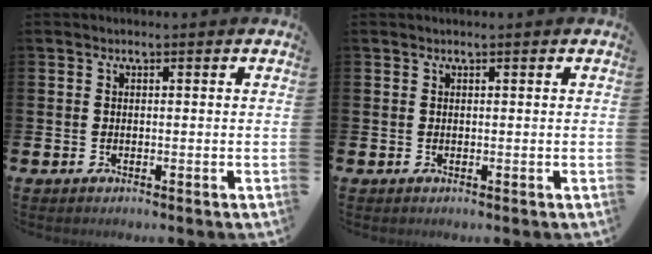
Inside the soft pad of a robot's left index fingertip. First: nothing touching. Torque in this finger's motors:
{"motor_torque": [0.17, -0.95, -0.33, 0.00]}